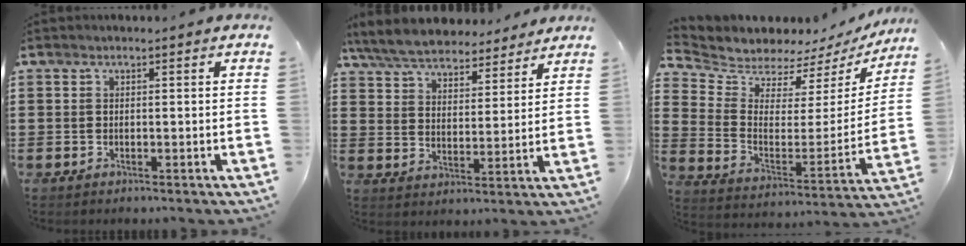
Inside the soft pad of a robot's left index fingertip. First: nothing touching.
{"total": 6.6, "force": [6.3, 1.2, 1.8], "torque": [-0.063, -0.030, 0.111]}
{"total": 5.7, "force": [5.6, 1.2, 0.0], "torque": [-0.039, -0.054, 0.095]}